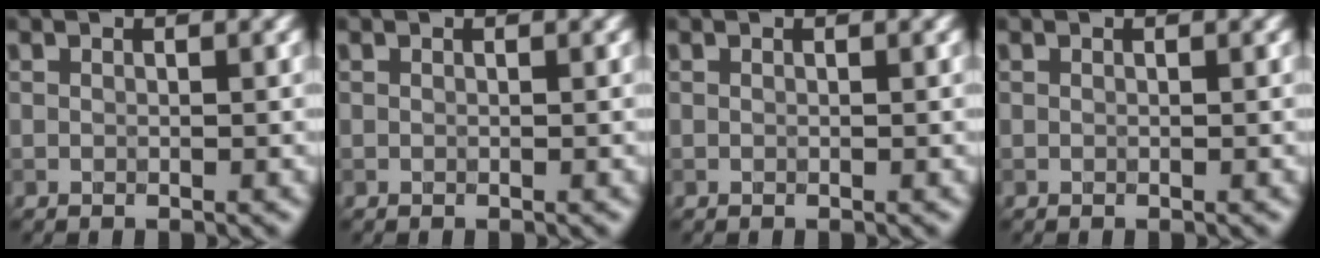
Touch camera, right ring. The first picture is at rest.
{"total": 0.0}
{"total": 0.0}
{"total": 0.0}